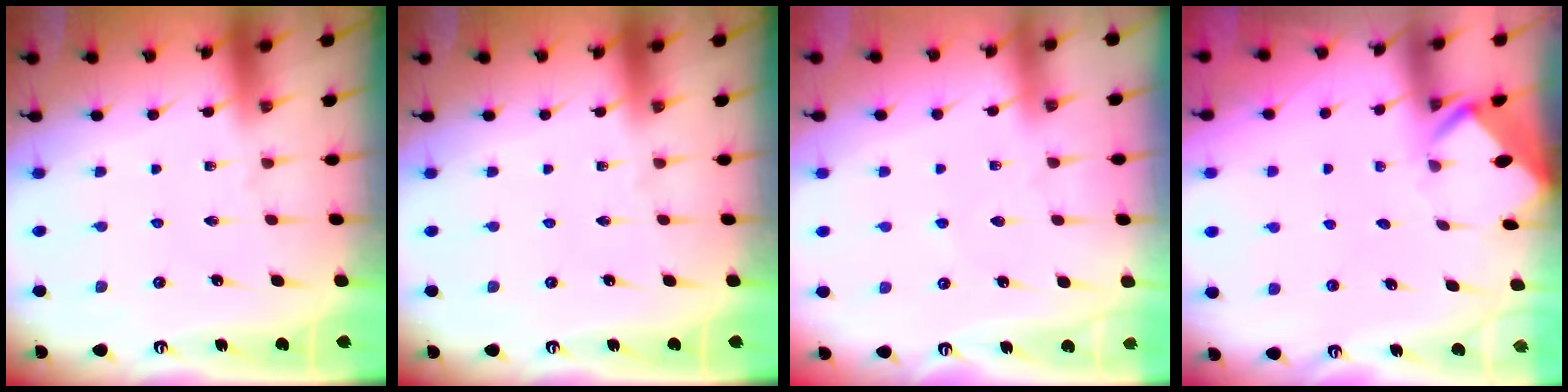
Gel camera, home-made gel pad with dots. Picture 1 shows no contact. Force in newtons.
{"total": 0.0}
{"total": 2.4, "press": 2.4, "slide": 0.5}
{"total": 3.4, "press": 3.4, "slide": 0.2}